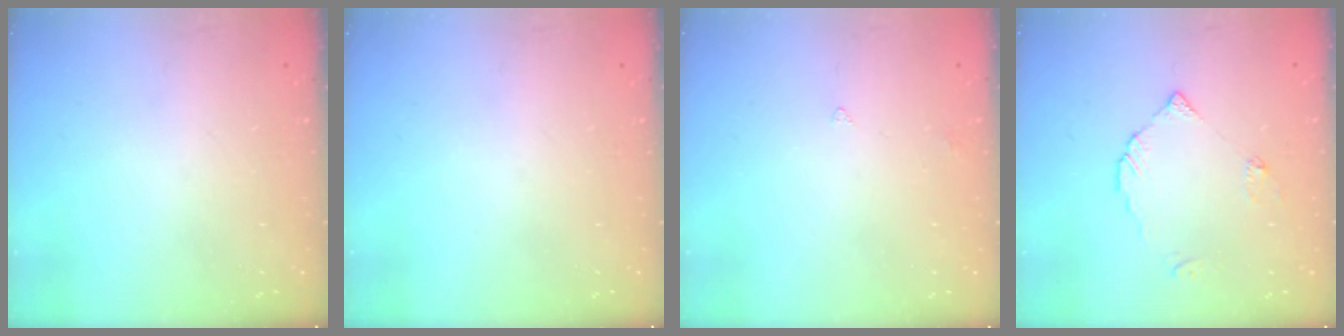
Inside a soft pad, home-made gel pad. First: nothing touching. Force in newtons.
{"total": 0.0}
{"total": 2.7, "press": 2.6, "slide": 0.5}
{"total": 3.9, "press": 3.9, "slide": 0.0}